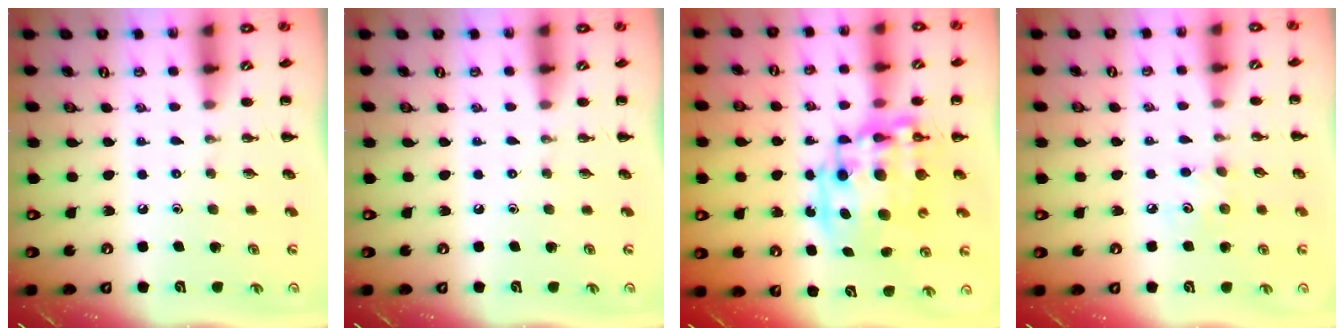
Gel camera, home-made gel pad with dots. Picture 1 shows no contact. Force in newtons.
{"total": 0.0}
{"total": 15.5, "press": 15.1, "slide": 3.3}
{"total": 5.2, "press": 5.1, "slide": 1.1}